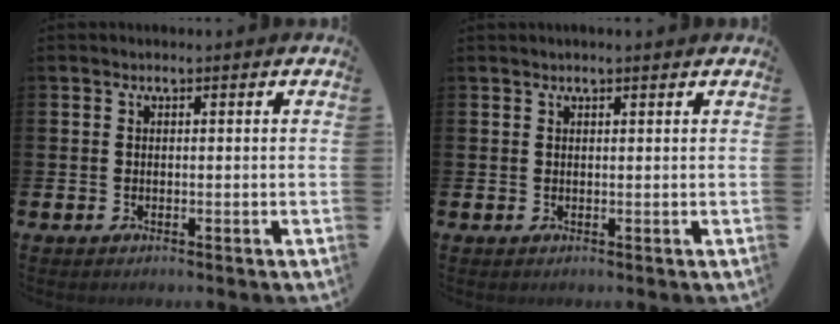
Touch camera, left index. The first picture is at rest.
{"total": 1.0, "force": [0.9, 0.0, 0.3], "torque": [0.002, -0.003, 0.014]}